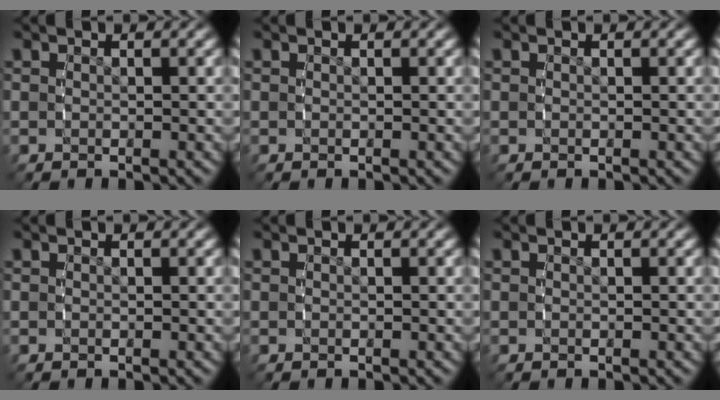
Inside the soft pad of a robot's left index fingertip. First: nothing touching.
{"total": 0.0}
{"total": 0.0}
{"total": 0.0}
{"total": 0.0}
{"total": 0.0}